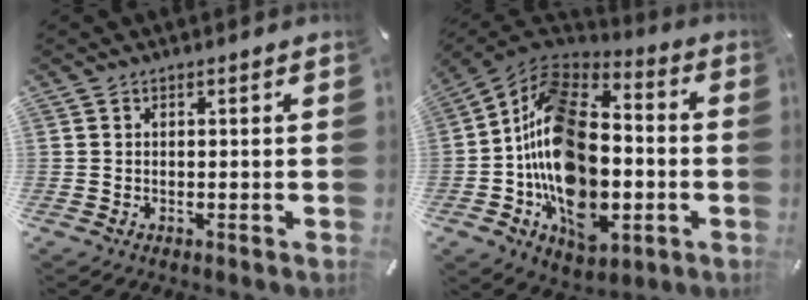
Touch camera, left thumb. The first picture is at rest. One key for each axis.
{"total": 23.6, "fx": -5.1, "fy": 15.8, "fz": 16.9, "tx": -0.319, "ty": 0.022, "tz": -0.082}